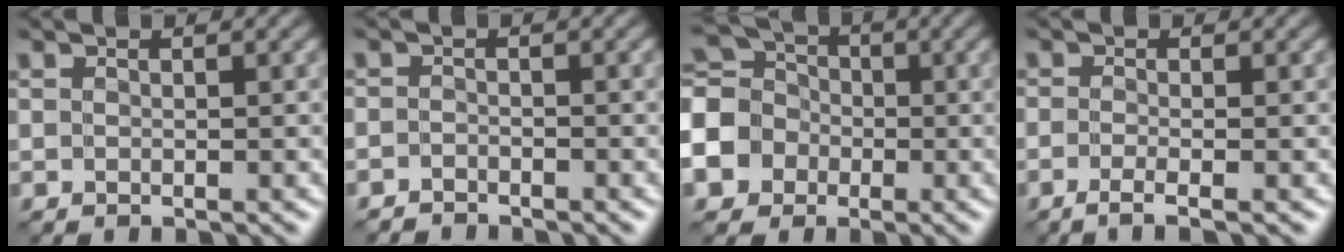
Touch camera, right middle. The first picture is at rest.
{"total": 1.8, "force": [-1.8, 0.2, -0.3], "torque": [0.009, 0.000, -0.039]}
{"total": 7.4, "force": [-2.1, 6.5, 2.9], "torque": [-0.078, -0.002, -0.057]}
{"total": 1.9, "force": [-1.1, 0.2, 1.5], "torque": [-0.024, -0.005, -0.029]}